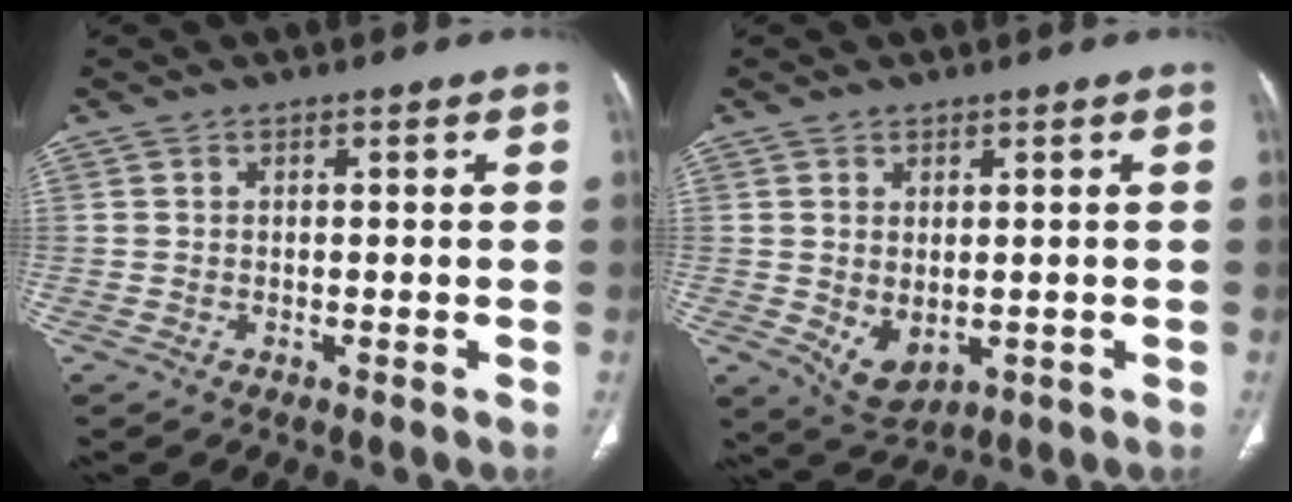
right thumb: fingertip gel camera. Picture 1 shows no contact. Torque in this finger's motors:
{"motor_torque": [-0.26, 0.32, 0.12, 0.69, 0.17]}